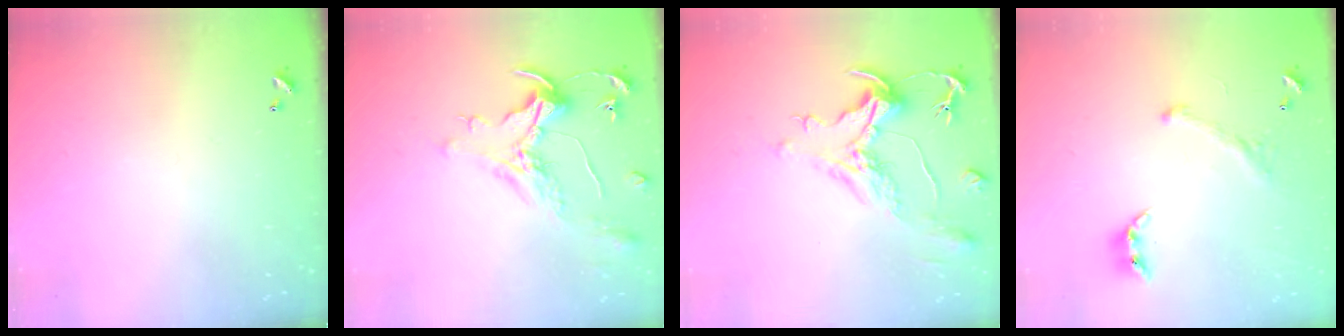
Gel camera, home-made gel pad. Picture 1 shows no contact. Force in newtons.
{"total": 1.6, "press": 1.4, "slide": 0.7}
{"total": 1.7, "press": 1.3, "slide": 1.2}
{"total": 1.3, "press": 0.6, "slide": 1.2}